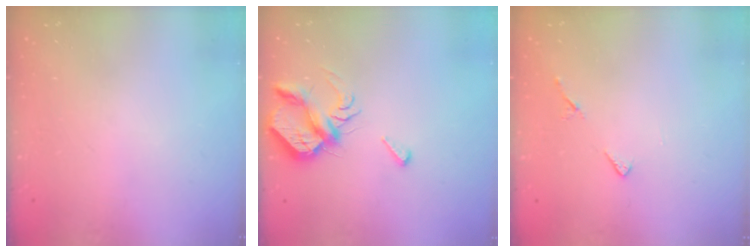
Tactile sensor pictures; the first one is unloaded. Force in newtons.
{"total": 7.2, "press": 7.1, "slide": 1.1}
{"total": 6.7, "press": 6.7, "slide": 0.8}